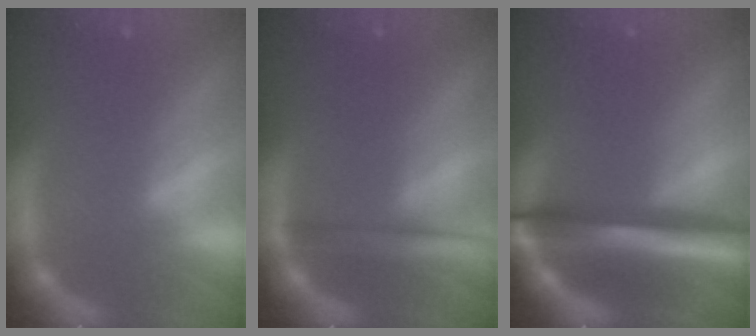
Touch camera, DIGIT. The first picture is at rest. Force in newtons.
{"total": 2.9}
{"total": 8.6}